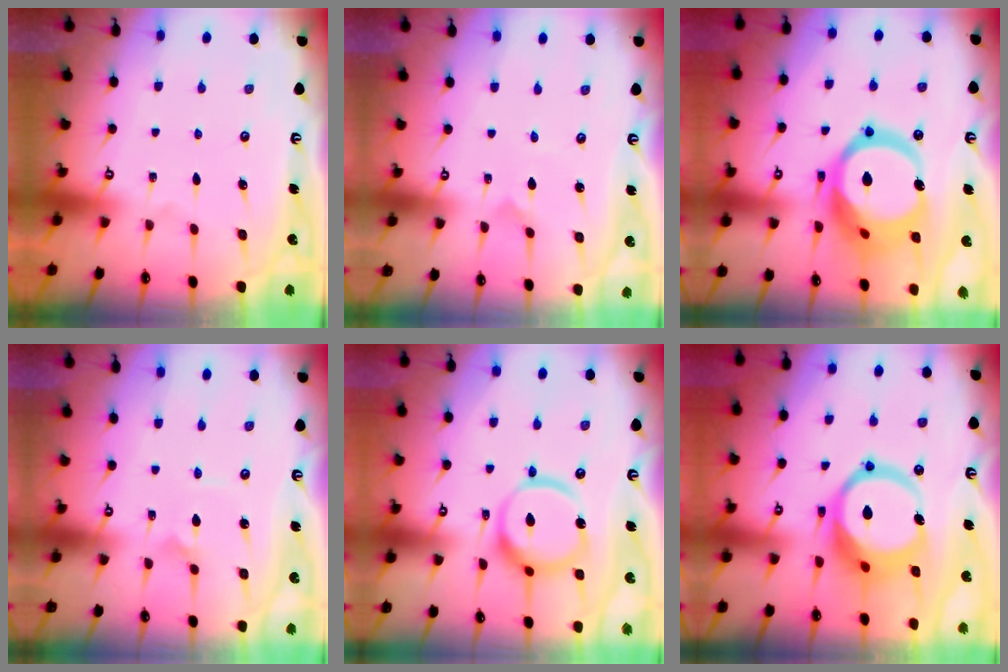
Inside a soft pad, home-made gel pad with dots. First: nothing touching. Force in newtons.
{"total": 0.0}
{"total": 20.4, "press": 20.3, "slide": 2.5}
{"total": 3.5, "press": 3.5, "slide": 0.3}
{"total": 13.5, "press": 13.4, "slide": 2.0}
{"total": 15.0, "press": 14.8, "slide": 1.8}